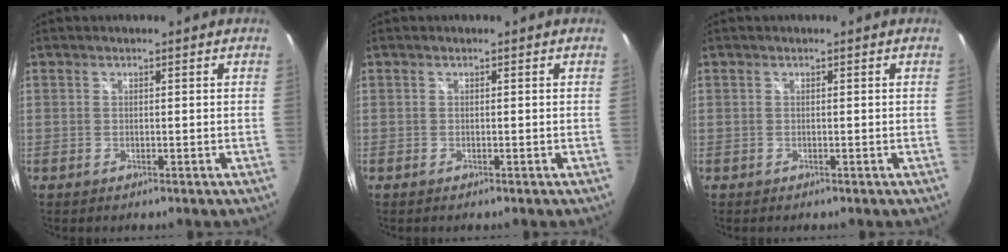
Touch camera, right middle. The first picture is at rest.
{"total": 0.0}
{"total": 0.0}